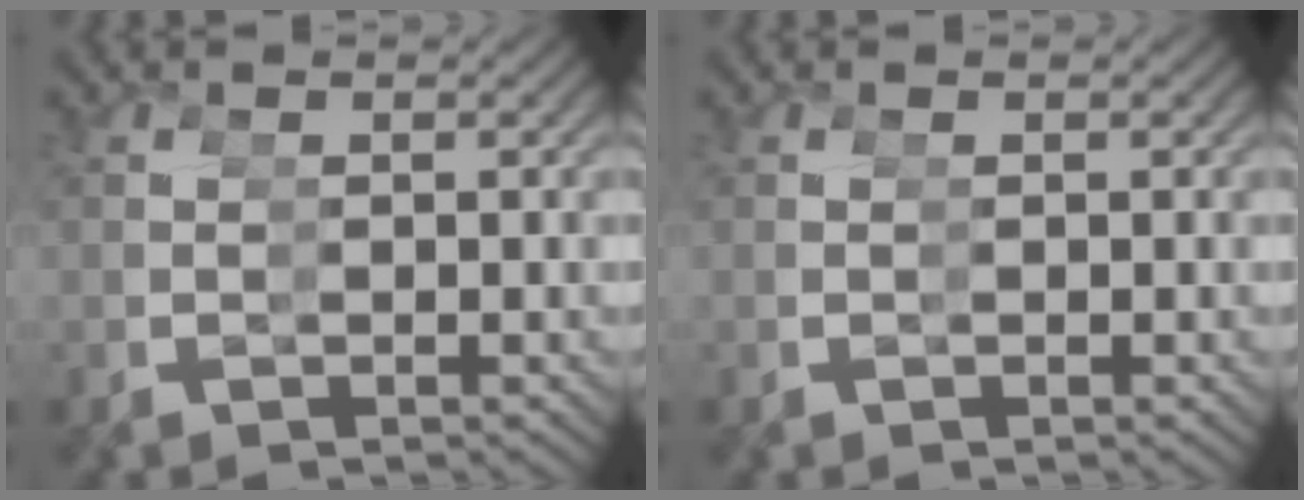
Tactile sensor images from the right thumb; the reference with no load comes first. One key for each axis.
{"total": 0.0}